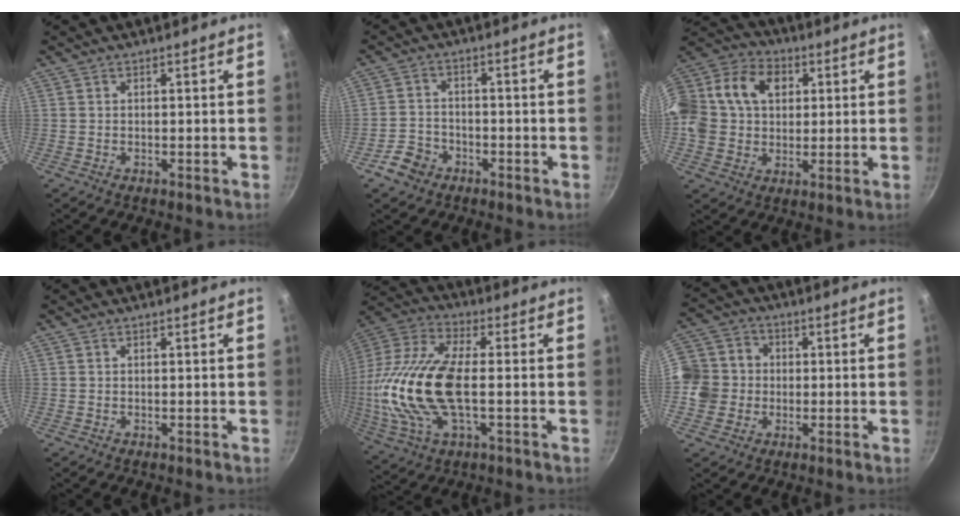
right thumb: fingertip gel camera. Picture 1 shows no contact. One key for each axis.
{"total": 5.4, "fx": -3.1, "fy": 4.0, "fz": 1.8, "tx": -0.024, "ty": 0.032, "tz": -0.056}
{"total": 20.9, "fx": 4.3, "fy": 16.2, "fz": 12.5, "tx": -0.249, "ty": 0.036, "tz": 0.060}
{"total": 0.0}
{"total": 22.8, "fx": -1.4, "fy": 10.4, "fz": 20.2, "tx": -0.425, "ty": 0.018, "tz": -0.035}
{"total": 10.2, "fx": -0.7, "fy": 9.4, "fz": 4.0, "tx": -0.047, "ty": 0.021, "tz": -0.030}